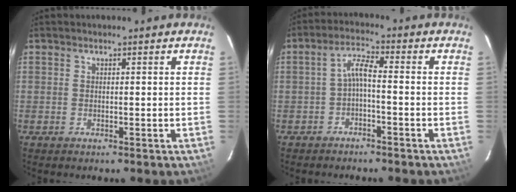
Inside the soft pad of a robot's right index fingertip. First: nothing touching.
{"total": 3.6, "force": [-1.6, 0.6, 3.1], "torque": [-0.071, 0.012, -0.031]}